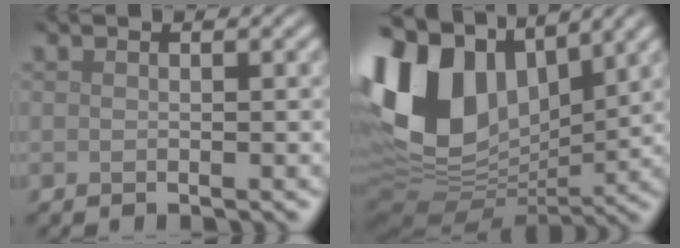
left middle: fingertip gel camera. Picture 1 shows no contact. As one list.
[{"total": 16.6, "force": [4.6, 10.9, 11.6], "torque": [-0.283, 0.019, 0.081]}]